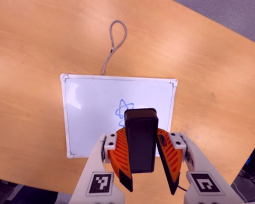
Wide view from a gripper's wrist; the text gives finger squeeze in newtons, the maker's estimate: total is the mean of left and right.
{"total": 7.7, "left": 8.3, "right": 7.2}